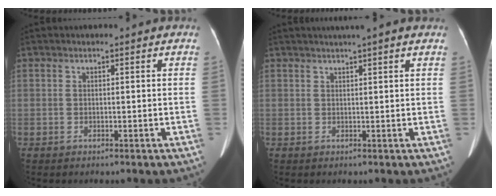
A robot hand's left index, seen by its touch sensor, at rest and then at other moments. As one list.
[{"total": 4.4, "force": [3.5, -0.1, 2.6], "torque": [-0.039, 0.028, 0.047]}]